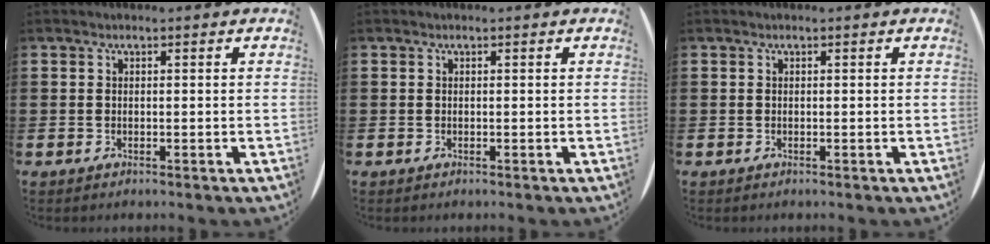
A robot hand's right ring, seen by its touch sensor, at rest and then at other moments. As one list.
[{"total": 0.0}, {"total": 0.0}]